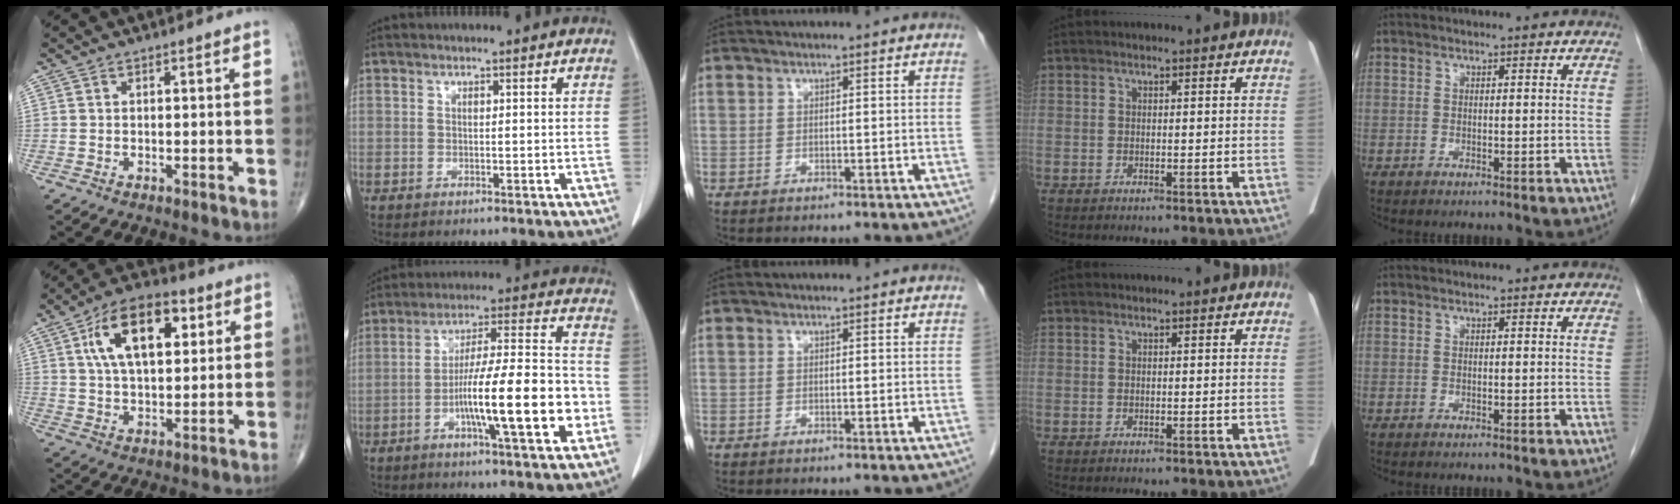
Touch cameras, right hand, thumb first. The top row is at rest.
{"thumb": {"total": 15.7, "force": [5.4, 8.2, 12.2], "torque": [-0.185, 0.000, 0.088]}, "index": {"total": 16.6, "force": [-4.6, 1.5, 15.9], "torque": [-0.264, 0.007, -0.073]}}